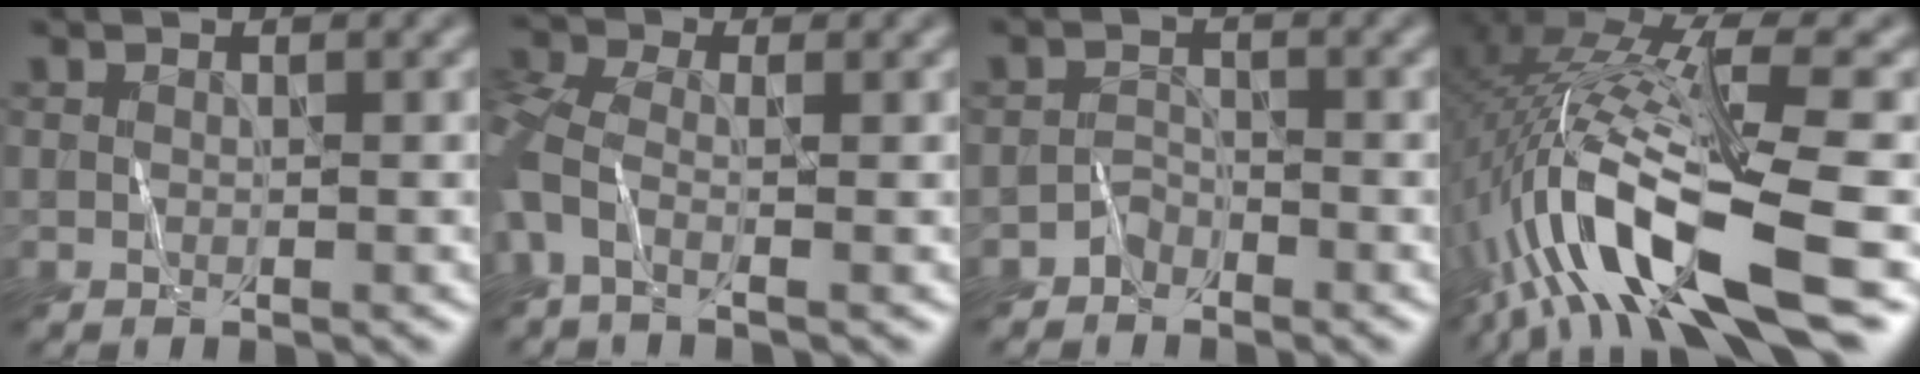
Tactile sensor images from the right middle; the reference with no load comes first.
{"total": 3.8, "force": [-0.6, 1.6, 3.4], "torque": [-0.097, -0.001, -0.026]}
{"total": 1.6, "force": [-1.4, 0.0, -0.8], "torque": [0.011, 0.008, -0.027]}
{"total": 14.1, "force": [-3.8, 3.3, 13.2], "torque": [-0.266, 0.008, -0.062]}